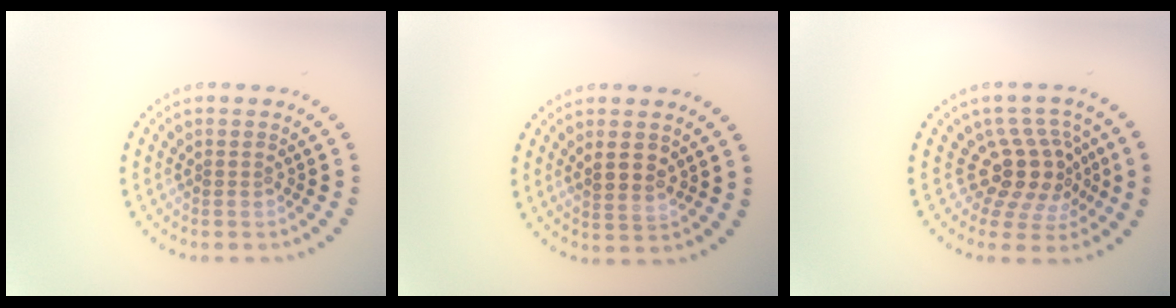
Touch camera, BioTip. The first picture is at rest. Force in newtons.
{"total": 2.0, "press": 1.9, "slide": 0.6}
{"total": 4.4, "press": 3.3, "slide": 2.8}